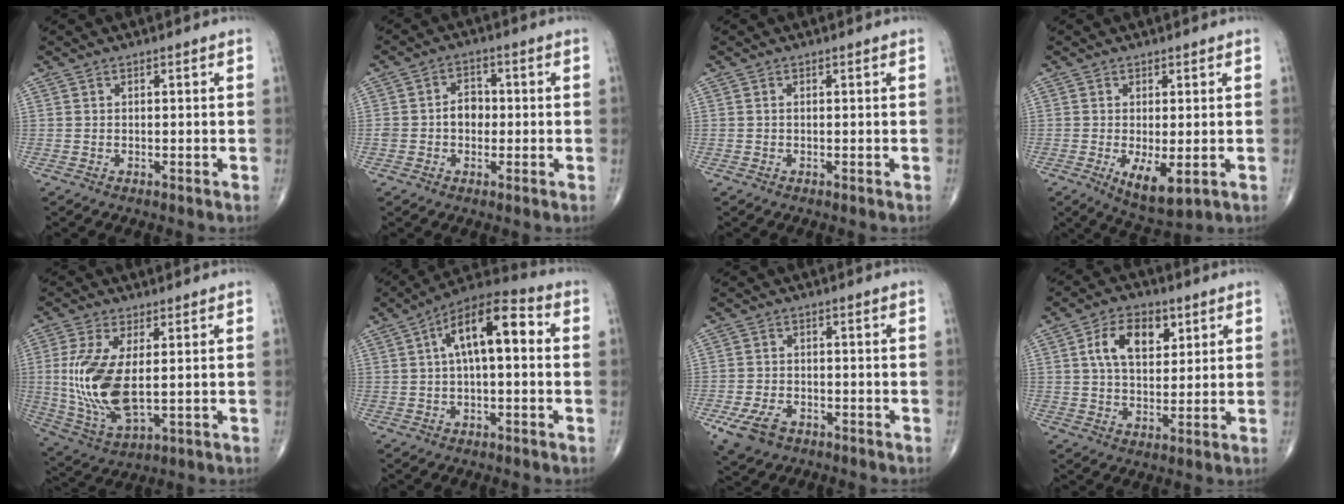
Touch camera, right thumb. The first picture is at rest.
{"total": 4.9, "force": [-0.4, 3.8, 3.1], "torque": [-0.033, 0.017, -0.012]}
{"total": 0.0}
{"total": 6.7, "force": [-1.5, 2.6, 6.0], "torque": [-0.100, -0.021, -0.016]}
{"total": 14.4, "force": [0.6, 6.5, 12.8], "torque": [-0.283, -0.015, 0.025]}
{"total": 12.8, "force": [2.1, 5.4, 11.4], "torque": [-0.185, 0.039, 0.023]}
{"total": 6.6, "force": [-3.5, 4.2, 3.7], "torque": [-0.074, 0.012, -0.058]}
{"total": 10.1, "force": [3.5, 6.1, 7.2], "torque": [-0.104, -0.006, 0.059]}